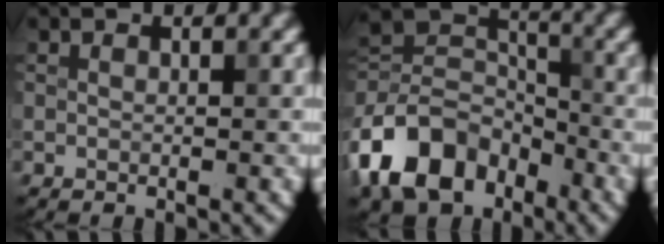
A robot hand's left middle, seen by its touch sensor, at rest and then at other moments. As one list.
[{"total": 10.0, "force": [-5.0, 6.7, 5.4], "torque": [-0.100, 0.009, -0.115]}]